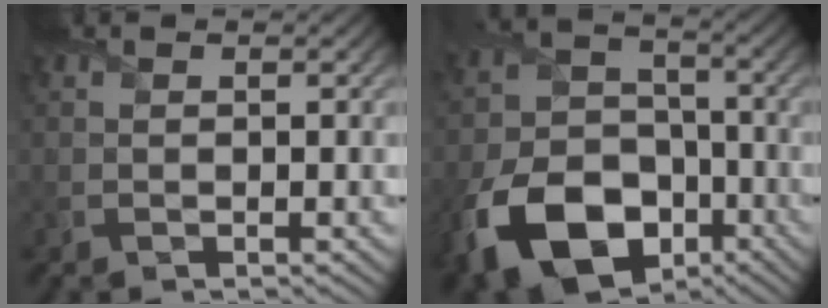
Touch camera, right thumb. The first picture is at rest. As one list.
[{"total": 16.2, "force": [-7.6, 10.9, 9.3], "torque": [-0.211, -0.052, -0.138]}]